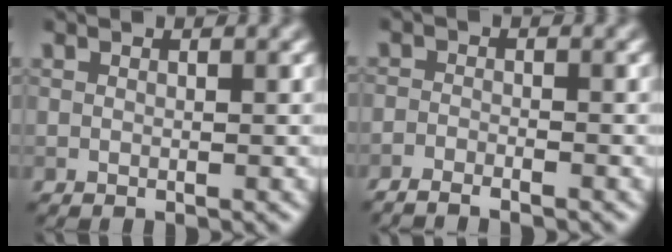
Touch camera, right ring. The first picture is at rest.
{"total": 2.4, "force": [-2.1, 0.4, 1.1], "torque": [-0.024, 0.001, -0.038]}